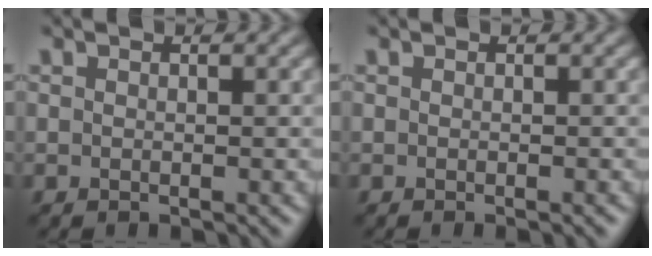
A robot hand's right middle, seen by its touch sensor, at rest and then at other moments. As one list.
[{"total": 0.7, "force": [-0.3, 0.1, 0.6], "torque": [-0.008, 0.001, -0.001]}]